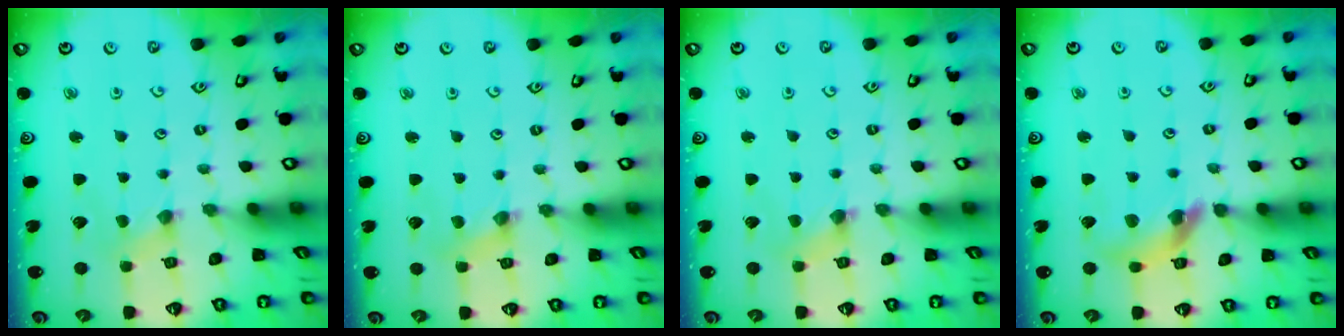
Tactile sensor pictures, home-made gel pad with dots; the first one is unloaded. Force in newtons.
{"total": 1.5, "press": 1.5, "slide": 0.1}
{"total": 1.2, "press": 1.1, "slide": 0.3}
{"total": 11.8, "press": 11.7, "slide": 1.5}